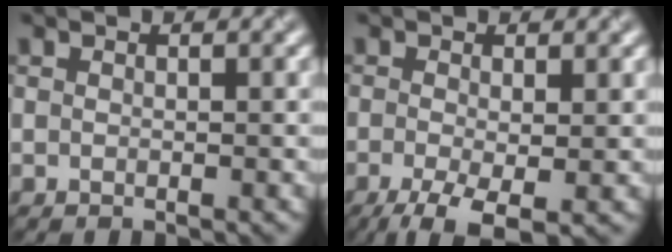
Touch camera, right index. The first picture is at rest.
{"total": 5.1, "force": [-2.2, 1.7, 4.3], "torque": [-0.087, -0.007, -0.038]}